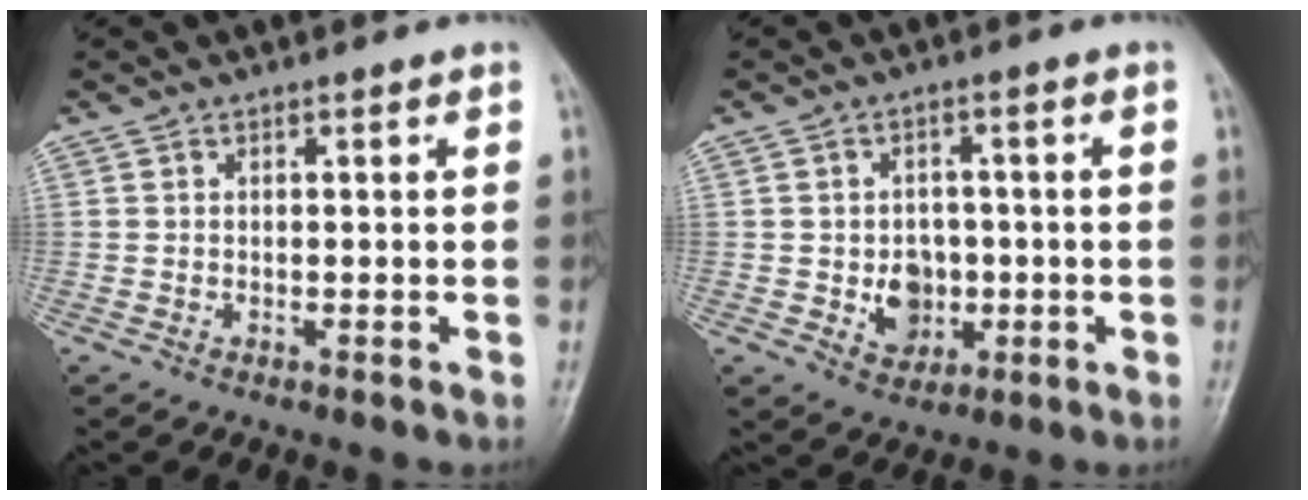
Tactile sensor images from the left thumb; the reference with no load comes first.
{"total": 6.5, "force": [-1.0, 5.4, 3.5], "torque": [-0.018, 0.007, -0.008]}